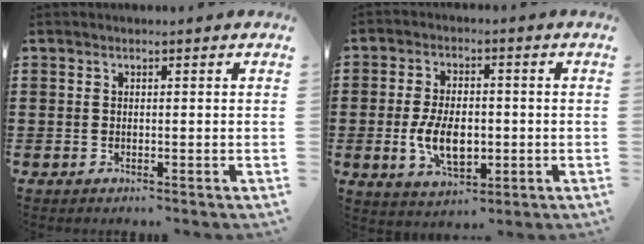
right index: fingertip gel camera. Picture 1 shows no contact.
{"total": 7.8, "force": [-1.3, 4.5, 6.3], "torque": [-0.130, -0.003, -0.027]}